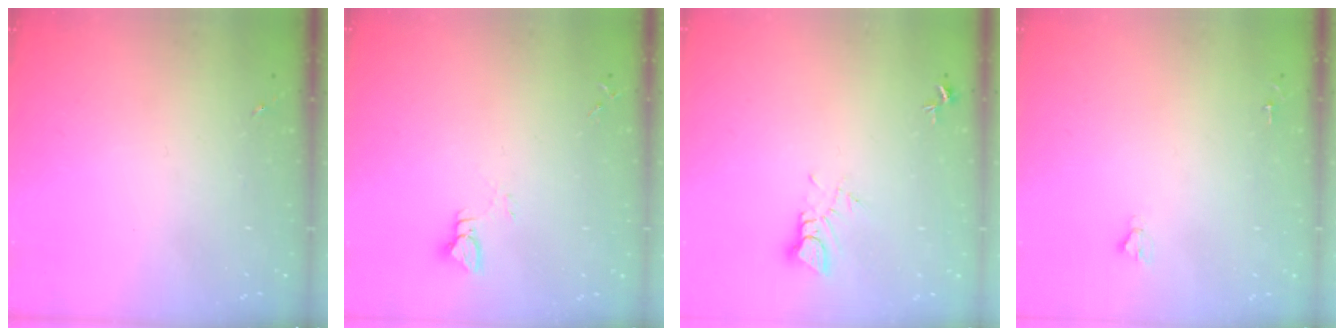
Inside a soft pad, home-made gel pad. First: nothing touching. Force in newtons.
{"total": 2.9, "press": 2.9, "slide": 0.2}
{"total": 3.8, "press": 3.8, "slide": 0.4}
{"total": 1.8, "press": 1.8, "slide": 0.1}